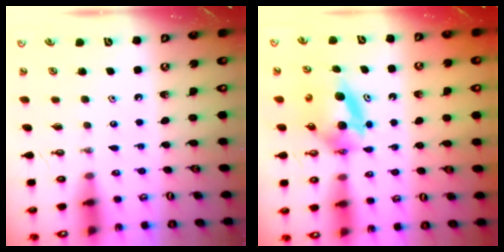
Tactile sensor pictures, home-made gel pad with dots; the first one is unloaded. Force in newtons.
{"total": 6.6, "press": 6.3, "slide": 2.0}